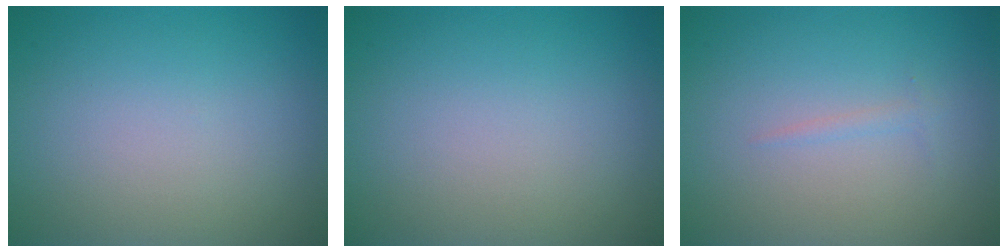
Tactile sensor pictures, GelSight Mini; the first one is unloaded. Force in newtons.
{"total": 0.0}
{"total": 0.7, "press": 0.7, "slide": 0.0}